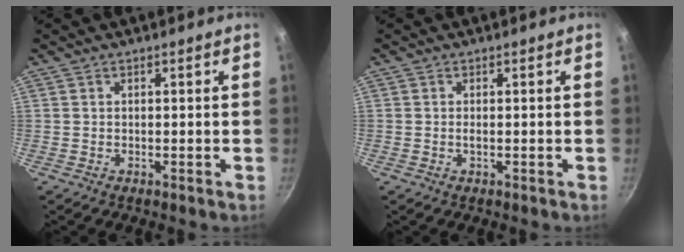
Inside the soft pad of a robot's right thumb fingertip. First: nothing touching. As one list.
[{"total": 0.7, "force": [-0.1, 0.3, 0.6], "torque": [-0.011, -0.001, -0.002]}]